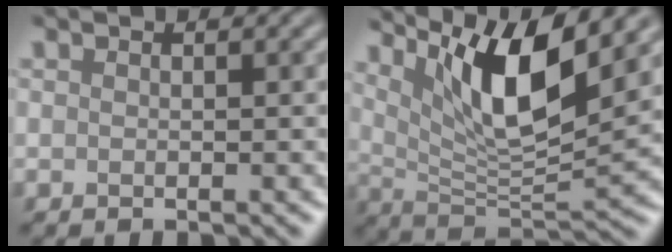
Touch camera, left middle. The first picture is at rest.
{"total": 8.7, "force": [4.6, 2.1, 7.1], "torque": [-0.114, -0.012, 0.089]}